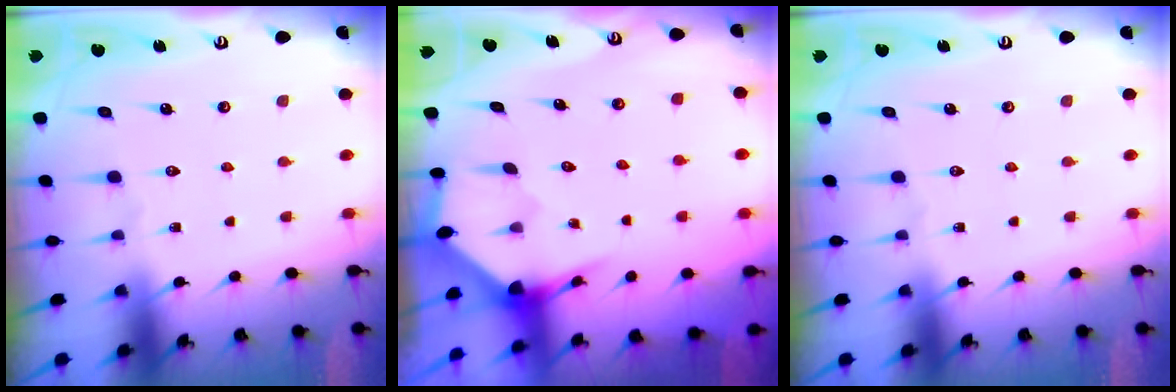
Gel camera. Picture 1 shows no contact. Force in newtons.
{"total": 3.1, "press": 3.1, "slide": 0.1}
{"total": 0.0}